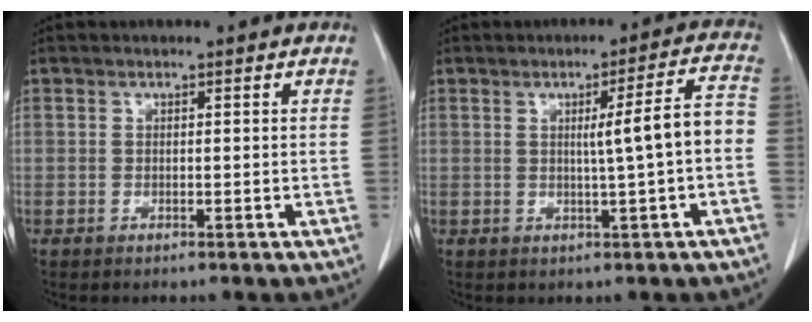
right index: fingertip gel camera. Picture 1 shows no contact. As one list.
[{"total": 7.1, "force": [-0.4, -0.5, 7.0], "torque": [-0.098, 0.012, -0.005]}]